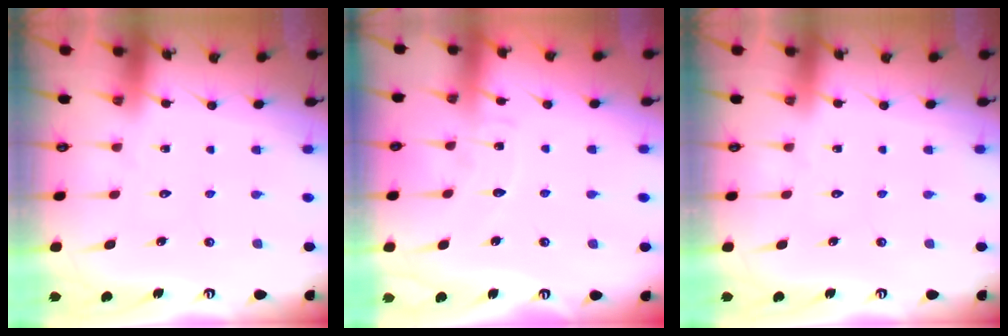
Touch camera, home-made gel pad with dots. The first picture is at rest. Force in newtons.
{"total": 5.1, "press": 5.1, "slide": 0.5}
{"total": 0.0}